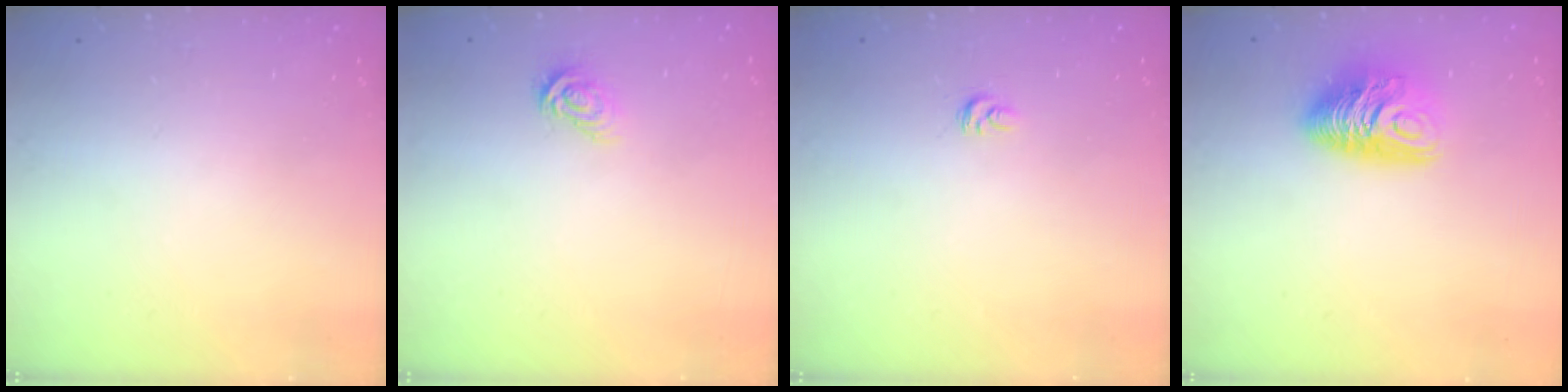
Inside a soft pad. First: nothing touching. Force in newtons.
{"total": 5.8, "press": 5.8, "slide": 0.1}
{"total": 3.9, "press": 3.8, "slide": 0.4}
{"total": 10.3, "press": 10.3, "slide": 0.4}